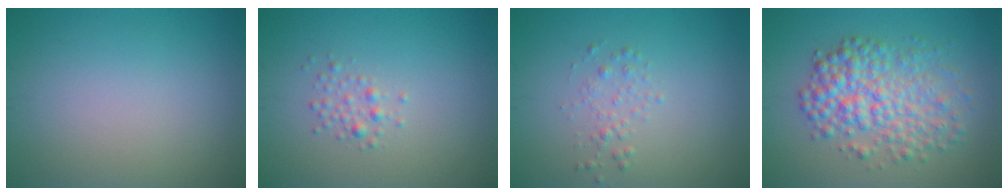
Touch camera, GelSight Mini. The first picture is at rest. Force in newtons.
{"total": 1.3, "press": 1.3, "slide": 0.1}
{"total": 1.3, "press": 1.3, "slide": 0.0}
{"total": 6.0, "press": 6.0, "slide": 0.1}